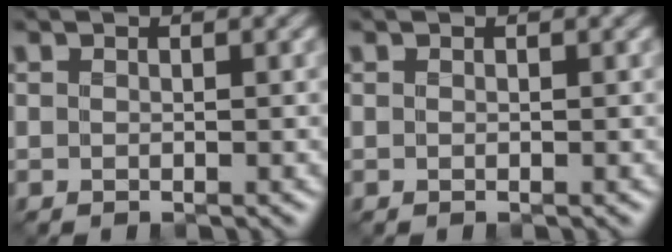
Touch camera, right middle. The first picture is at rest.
{"total": 0.0}